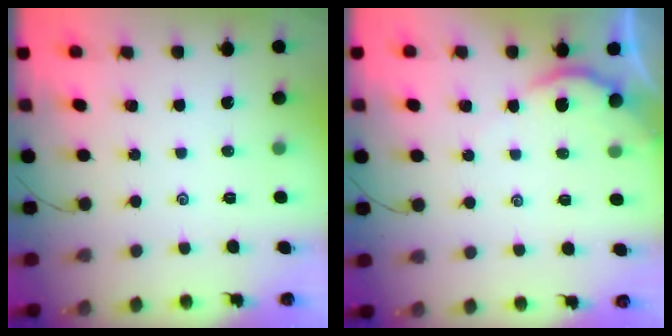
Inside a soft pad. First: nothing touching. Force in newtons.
{"total": 3.2, "press": 3.2, "slide": 0.4}